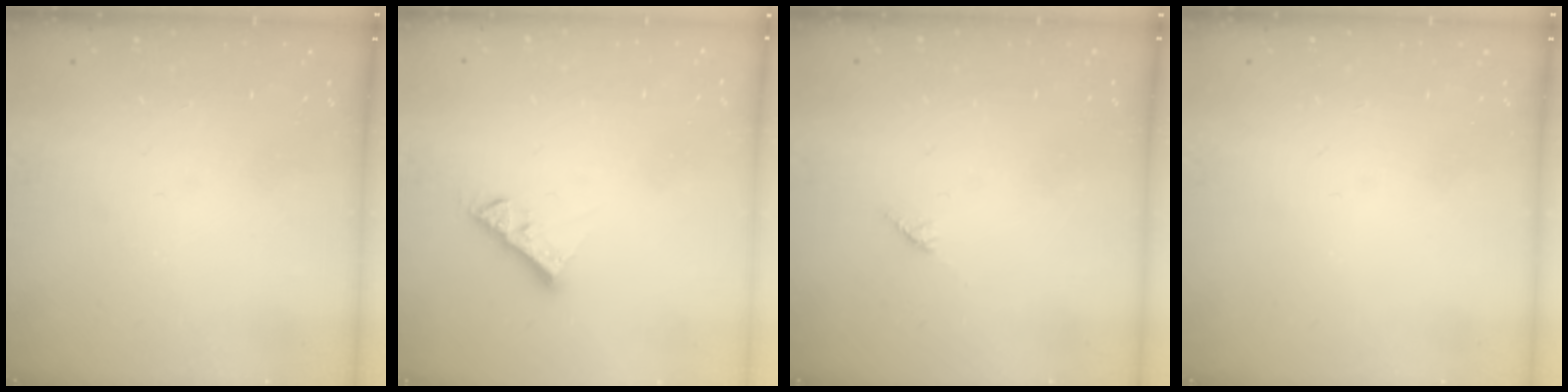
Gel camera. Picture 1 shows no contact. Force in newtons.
{"total": 6.1, "press": 6.1, "slide": 0.4}
{"total": 2.7, "press": 2.7, "slide": 0.2}
{"total": 0.0}